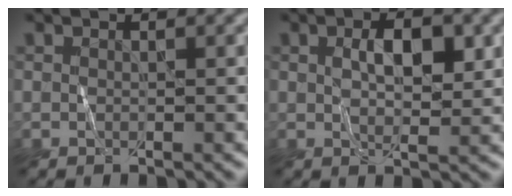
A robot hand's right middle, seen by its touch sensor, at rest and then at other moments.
{"total": 3.7, "force": [1.1, 1.6, 3.1], "torque": [-0.056, 0.003, 0.021]}